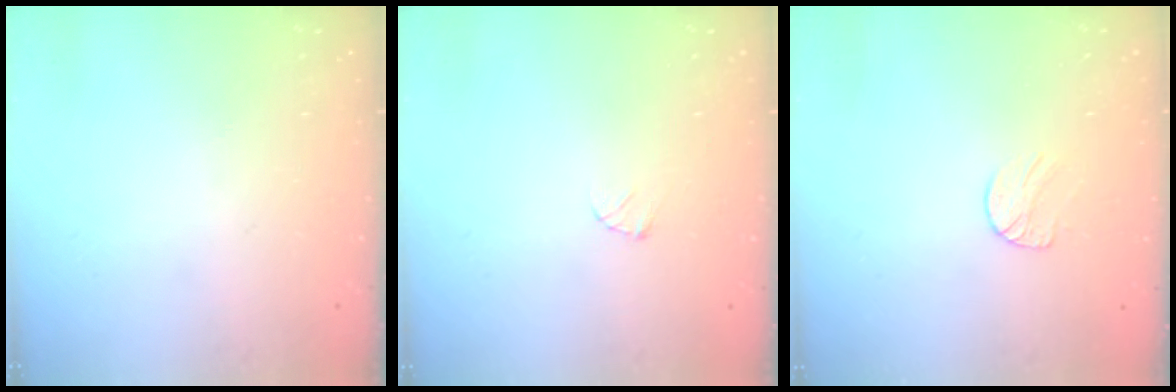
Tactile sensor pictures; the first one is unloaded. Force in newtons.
{"total": 2.7, "press": 2.7, "slide": 0.3}
{"total": 5.8, "press": 5.8, "slide": 0.6}